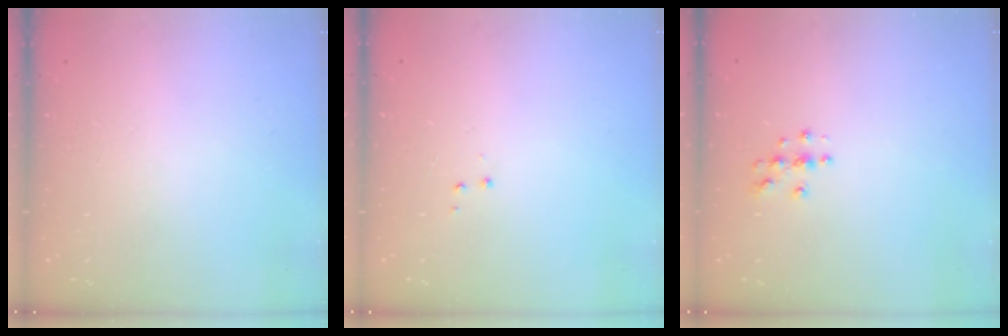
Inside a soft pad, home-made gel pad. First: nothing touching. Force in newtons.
{"total": 2.9, "press": 2.8, "slide": 0.4}
{"total": 3.6, "press": 3.6, "slide": 0.4}